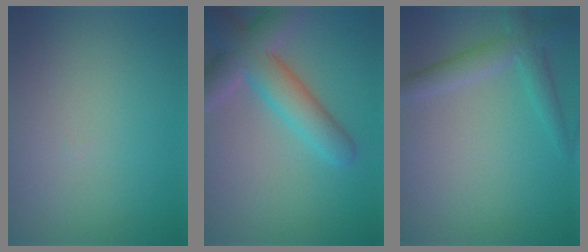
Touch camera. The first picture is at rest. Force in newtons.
{"total": 6.5, "press": 6.5, "slide": 0.4}
{"total": 3.0, "press": 3.0, "slide": 0.0}